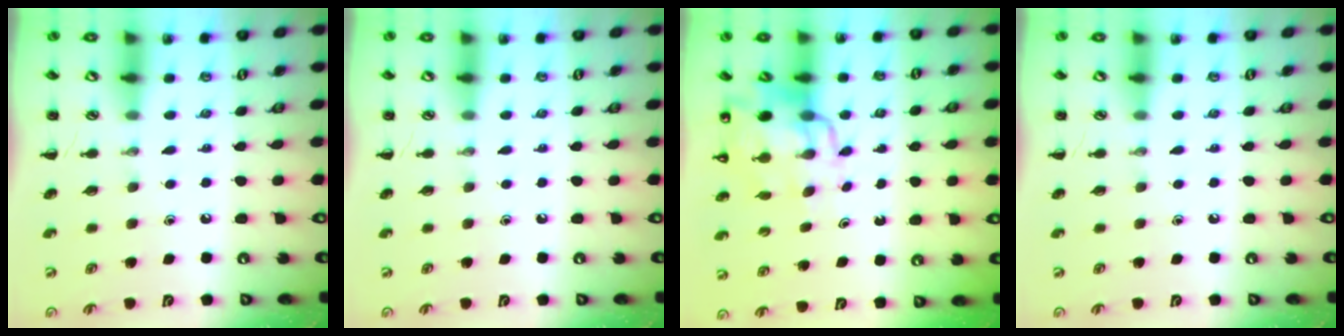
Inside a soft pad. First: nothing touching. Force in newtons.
{"total": 0.0}
{"total": 12.4, "press": 11.8, "slide": 3.9}
{"total": 0.0}